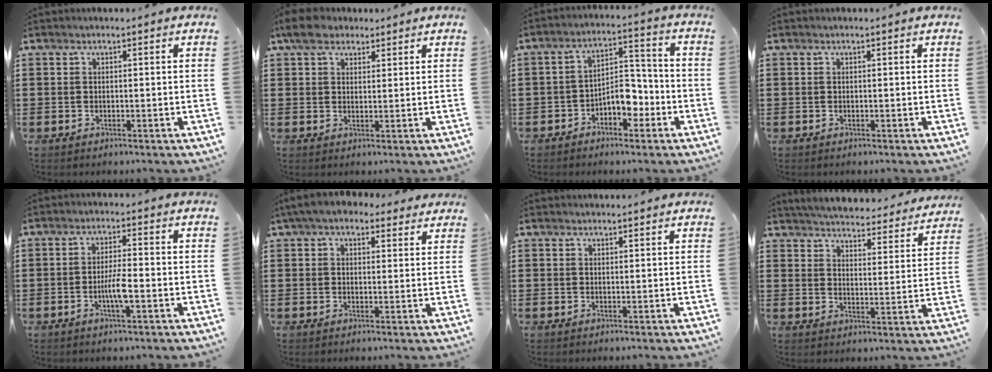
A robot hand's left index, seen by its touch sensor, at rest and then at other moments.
{"total": 4.8, "force": [3.3, 2.9, 2.0], "torque": [-0.046, 0.009, 0.060]}
{"total": 5.9, "force": [-3.1, 3.3, 3.8], "torque": [-0.059, 0.016, -0.061]}
{"total": 0.0}
{"total": 4.1, "force": [-1.3, 0.7, 3.8], "torque": [-0.074, 0.001, -0.027]}
{"total": 4.7, "force": [3.7, 2.0, 2.2], "torque": [-0.055, 0.001, 0.068]}
{"total": 0.7, "force": [0.7, 0.2, 0.0], "torque": [-0.002, 0.000, 0.014]}
{"total": 4.9, "force": [4.9, -0.1, 0.5], "torque": [-0.035, -0.041, 0.081]}